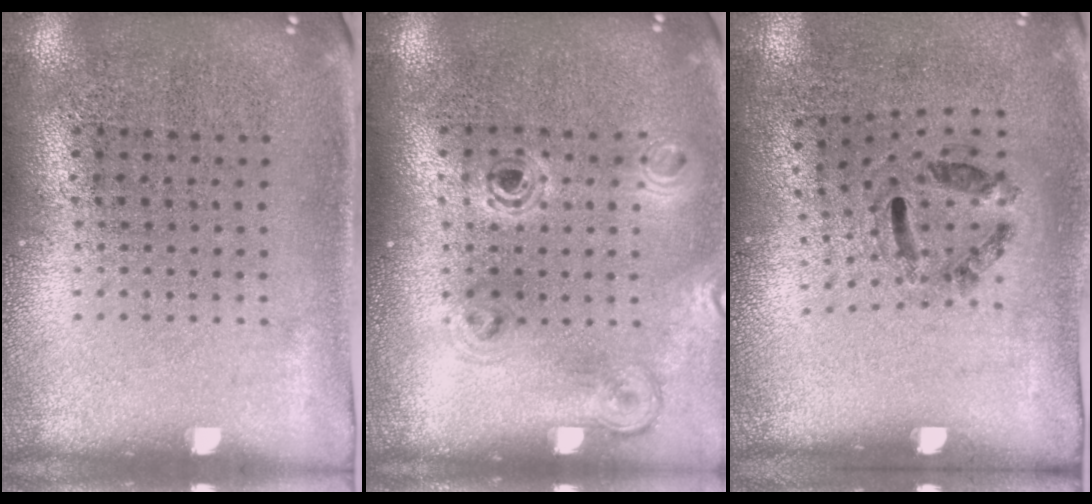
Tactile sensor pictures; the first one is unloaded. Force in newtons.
{"total": 1.0, "press": 1.0, "slide": 0.1}
{"total": 1.3, "press": 0.6, "slide": 1.1}